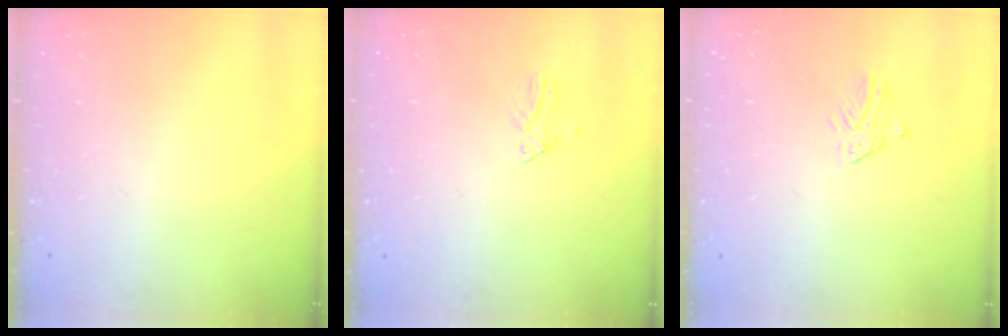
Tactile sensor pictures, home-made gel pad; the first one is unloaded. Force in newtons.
{"total": 0.0}
{"total": 1.2, "press": 1.2, "slide": 0.2}